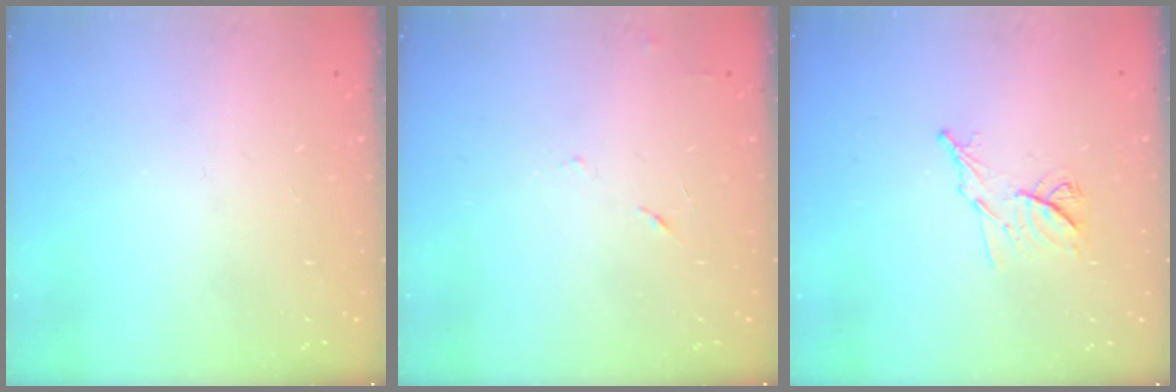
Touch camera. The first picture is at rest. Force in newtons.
{"total": 3.9, "press": 3.8, "slide": 0.9}
{"total": 8.6, "press": 8.6, "slide": 0.7}